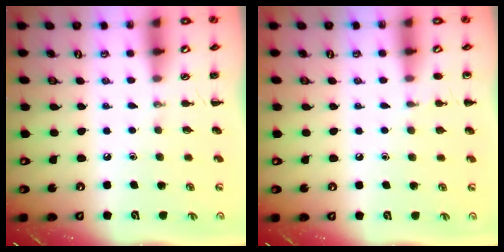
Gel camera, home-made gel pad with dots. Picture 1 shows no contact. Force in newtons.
{"total": 4.7, "press": 4.5, "slide": 1.5}